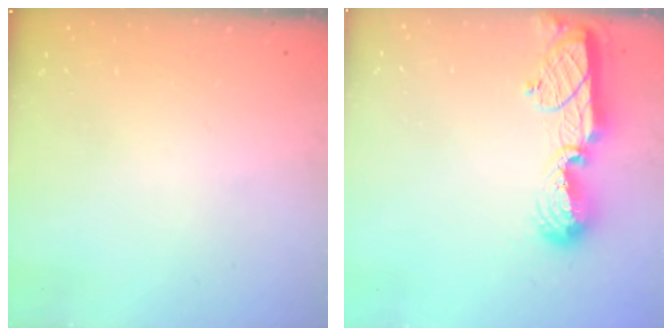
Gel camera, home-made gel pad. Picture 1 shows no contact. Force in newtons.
{"total": 13.8, "press": 13.8, "slide": 1.5}